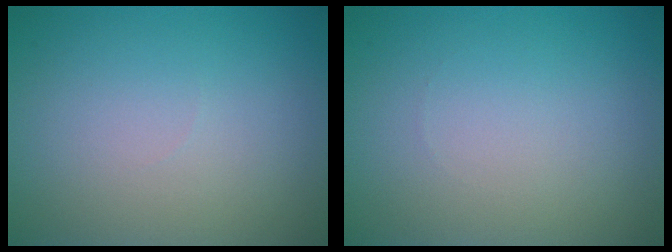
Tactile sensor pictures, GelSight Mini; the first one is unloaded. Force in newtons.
{"total": 0.0}